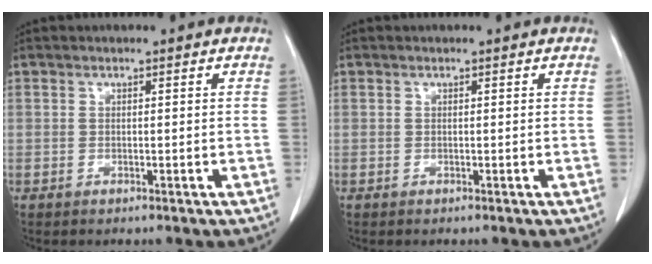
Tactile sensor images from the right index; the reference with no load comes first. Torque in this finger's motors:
{"motor_torque": [0.00, 0.00, 0.00, 0.00]}